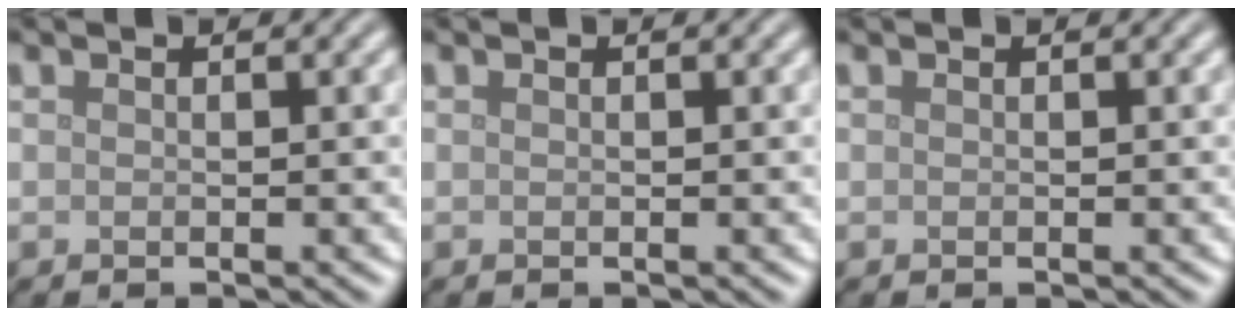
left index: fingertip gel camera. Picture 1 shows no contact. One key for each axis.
{"total": 0.0}
{"total": 0.0}